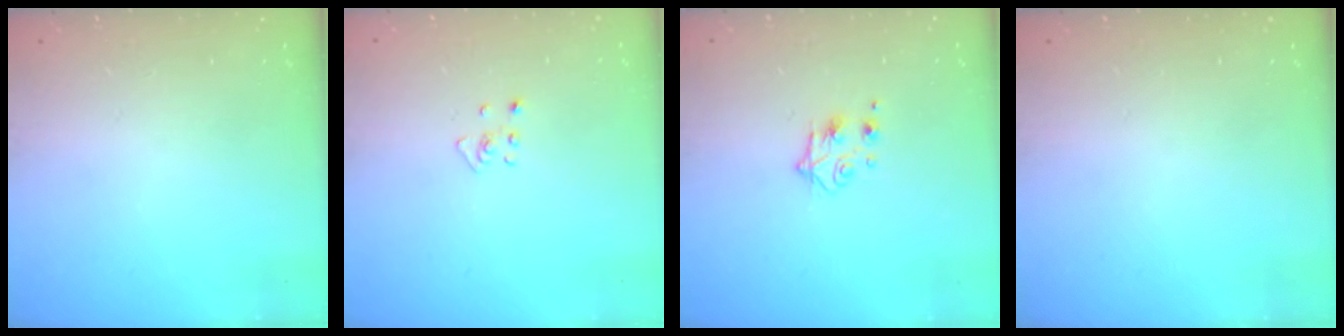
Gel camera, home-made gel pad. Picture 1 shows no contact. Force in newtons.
{"total": 3.6, "press": 3.6, "slide": 0.2}
{"total": 4.5, "press": 4.4, "slide": 0.9}
{"total": 0.0}